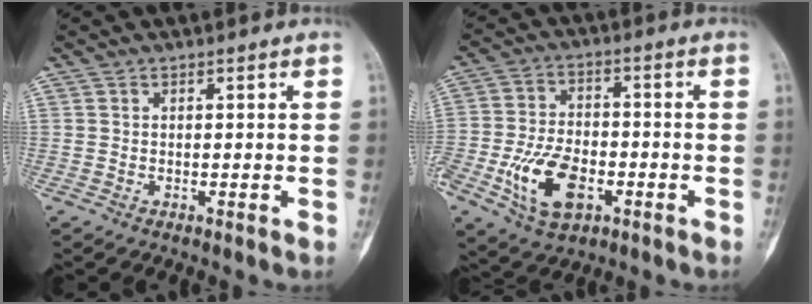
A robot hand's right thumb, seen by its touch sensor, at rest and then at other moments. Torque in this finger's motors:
{"motor_torque": [1.87, 1.73, 1.02, -1.06, 0.18]}